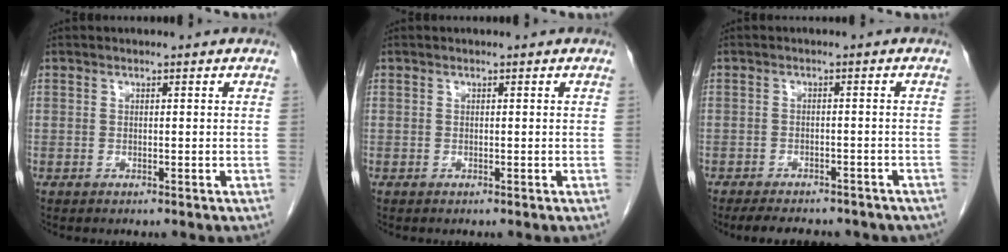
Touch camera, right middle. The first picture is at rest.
{"total": 0.0}
{"total": 12.9, "force": [-10.7, 4.9, 5.3], "torque": [-0.089, -0.003, -0.122]}